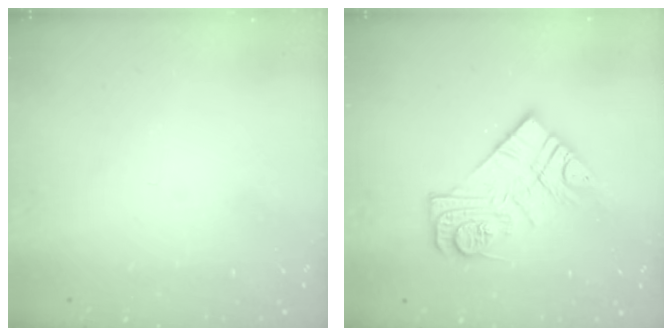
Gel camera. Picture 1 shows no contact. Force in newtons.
{"total": 13.2, "press": 13.2, "slide": 0.9}